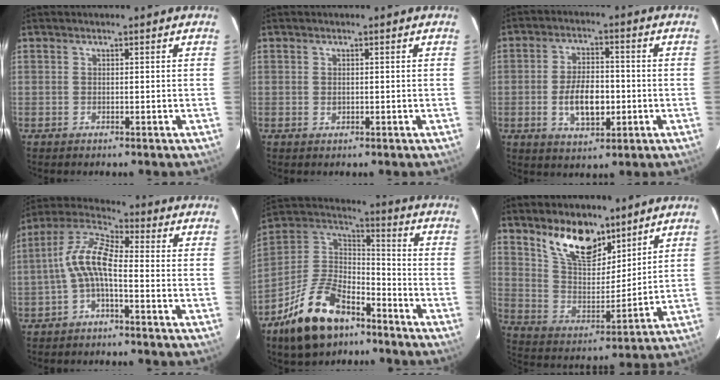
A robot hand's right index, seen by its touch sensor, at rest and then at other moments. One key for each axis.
{"total": 0.9, "fx": 0.0, "fy": 0.7, "fz": 0.6, "tx": -0.010, "ty": 0.001, "tz": 0.001}
{"total": 9.1, "fx": -1.9, "fy": 4.7, "fz": 7.6, "tx": -0.146, "ty": 0.003, "tz": -0.026}
{"total": 8.3, "fx": -2.0, "fy": 2.6, "fz": 7.6, "tx": -0.173, "ty": 0.019, "tz": -0.040}
{"total": 19.1, "fx": -12.2, "fy": 9.7, "fz": 11.1, "tx": -0.234, "ty": 0.017, "tz": -0.211}
{"total": 13.4, "fx": 9.5, "fy": 6.2, "fz": 7.2, "tx": -0.131, "ty": 0.000, "tz": 0.178}